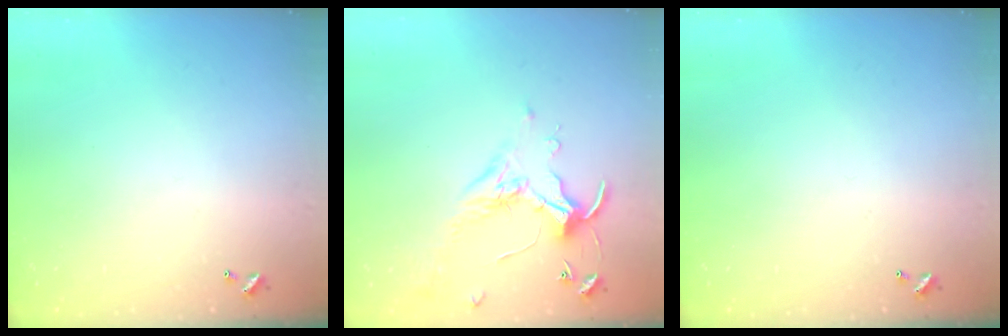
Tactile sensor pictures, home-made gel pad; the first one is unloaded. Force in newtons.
{"total": 0.7, "press": 0.6, "slide": 0.4}
{"total": 0.0}